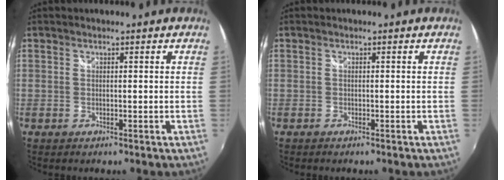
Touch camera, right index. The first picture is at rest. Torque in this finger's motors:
{"motor_torque": [0.29, -0.21, -0.04, 0.00]}